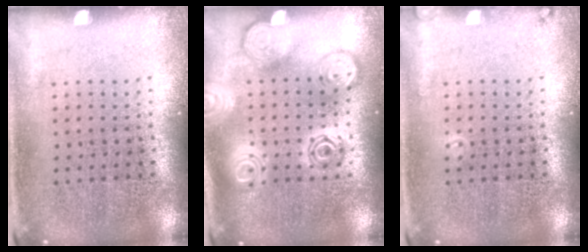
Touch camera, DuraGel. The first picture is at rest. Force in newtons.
{"total": 2.8, "press": 2.8, "slide": 0.3}
{"total": 0.7, "press": 0.7, "slide": 0.1}